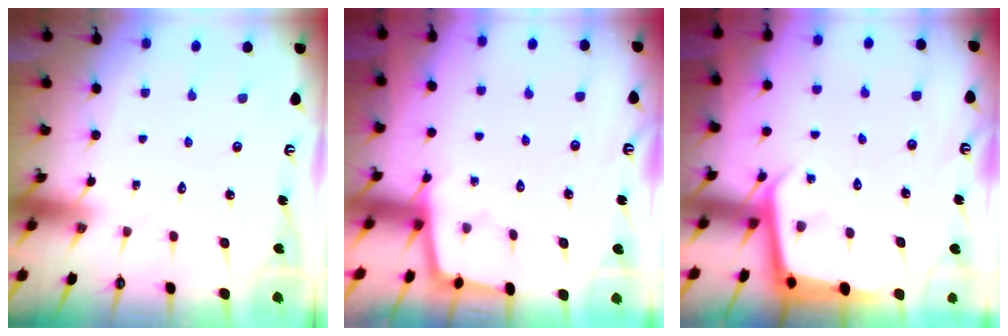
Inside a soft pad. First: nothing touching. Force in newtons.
{"total": 2.1, "press": 2.1, "slide": 0.4}
{"total": 3.4, "press": 3.4, "slide": 0.2}